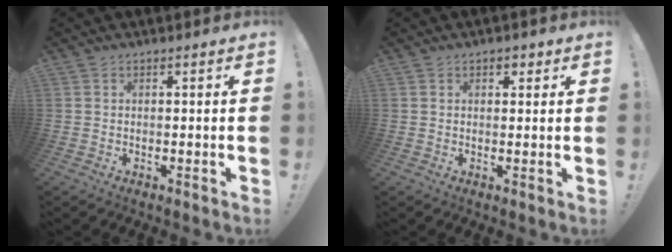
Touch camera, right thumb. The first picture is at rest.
{"total": 2.0, "force": [1.0, 1.4, 1.0], "torque": [-0.002, -0.002, 0.013]}